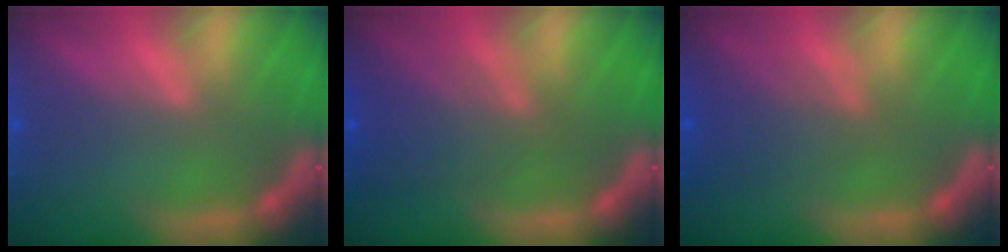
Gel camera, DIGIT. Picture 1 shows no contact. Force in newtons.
{"total": 5.0}
{"total": 4.1}